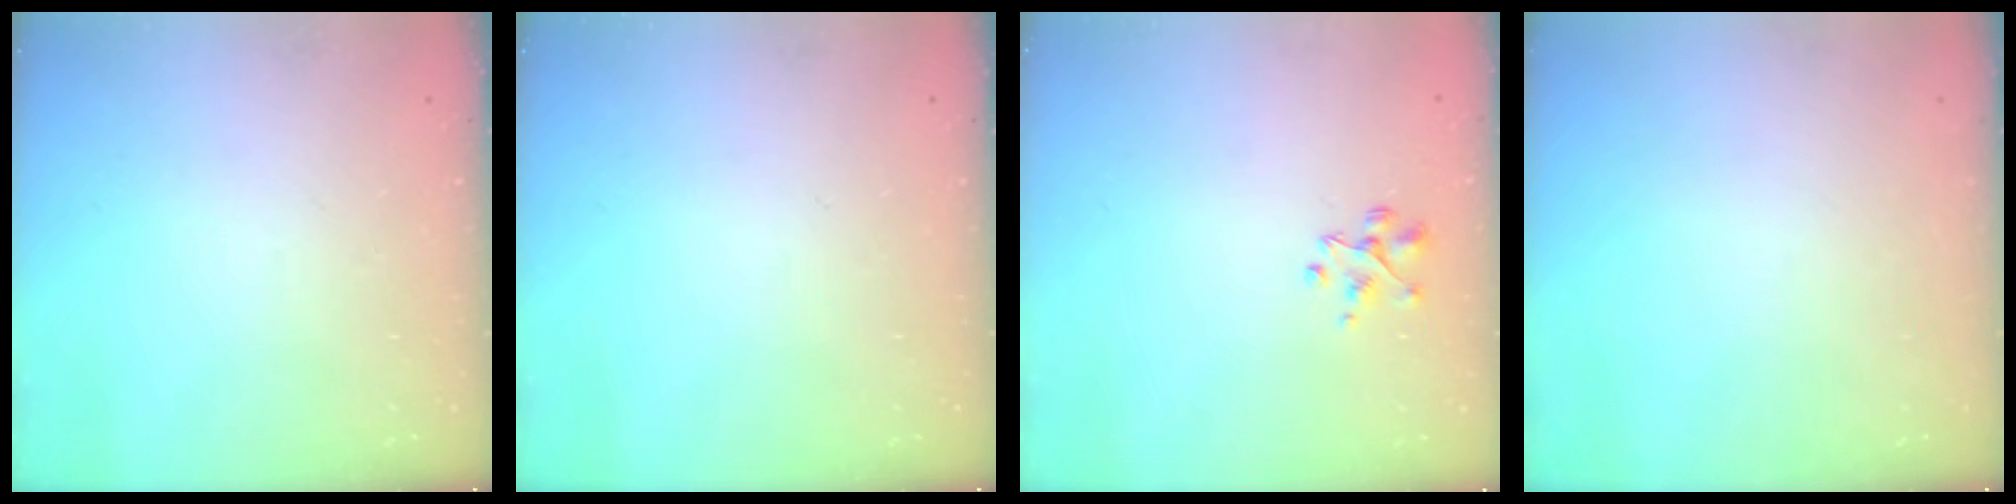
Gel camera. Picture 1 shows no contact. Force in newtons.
{"total": 0.0}
{"total": 2.6, "press": 2.6, "slide": 0.5}
{"total": 0.0}